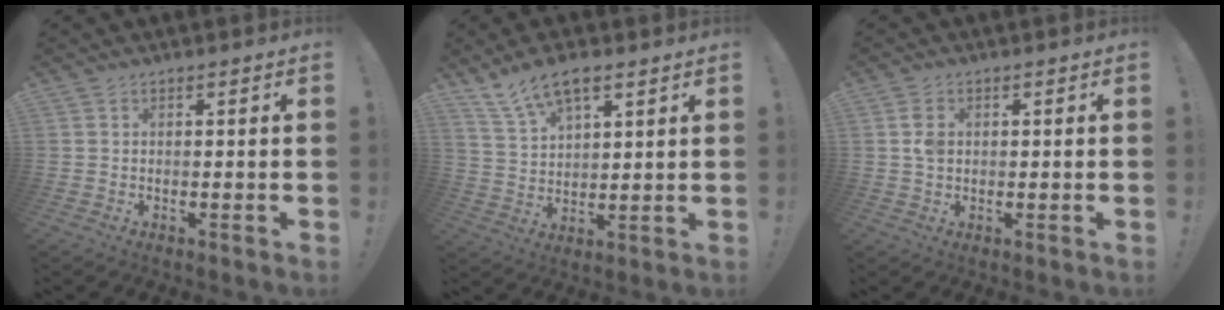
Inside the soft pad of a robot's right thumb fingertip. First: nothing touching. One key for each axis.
{"total": 10.0, "fx": 6.6, "fy": 4.4, "fz": 6.1, "tx": -0.109, "ty": -0.025, "tz": 0.124}
{"total": 3.1, "fx": 0.3, "fy": 2.2, "fz": 2.1, "tx": -0.027, "ty": 0.001, "tz": 0.003}